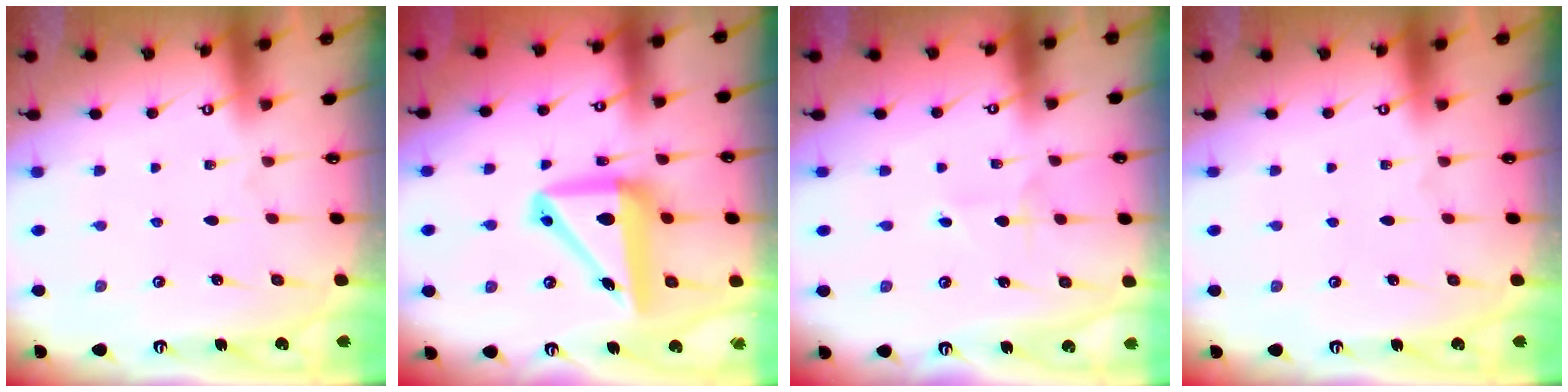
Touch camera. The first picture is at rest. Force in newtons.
{"total": 13.2, "press": 12.9, "slide": 2.9}
{"total": 1.4, "press": 1.4, "slide": 0.1}
{"total": 0.0}